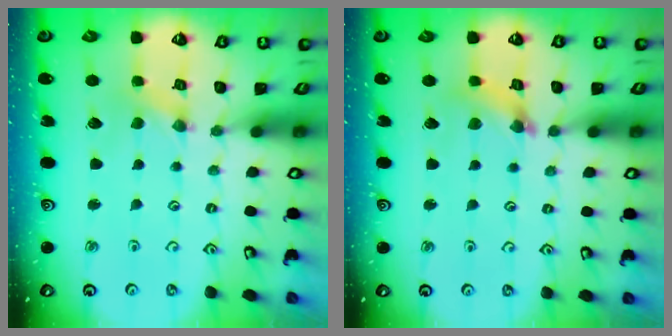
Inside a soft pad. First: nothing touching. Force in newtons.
{"total": 5.0, "press": 5.0, "slide": 0.4}